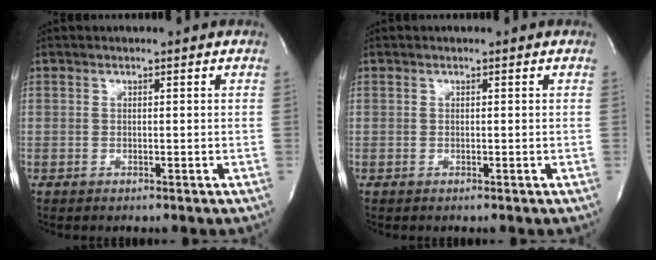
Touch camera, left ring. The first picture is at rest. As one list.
[{"total": 0.0}]